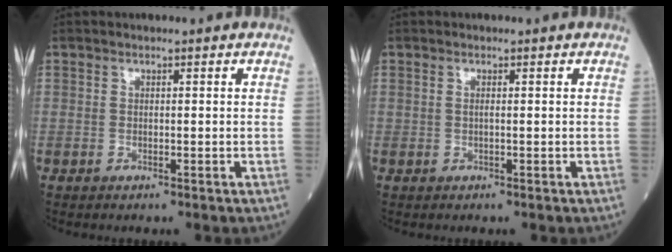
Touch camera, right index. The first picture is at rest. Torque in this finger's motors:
{"motor_torque": [-0.01, 0.00, -0.03, -0.01]}